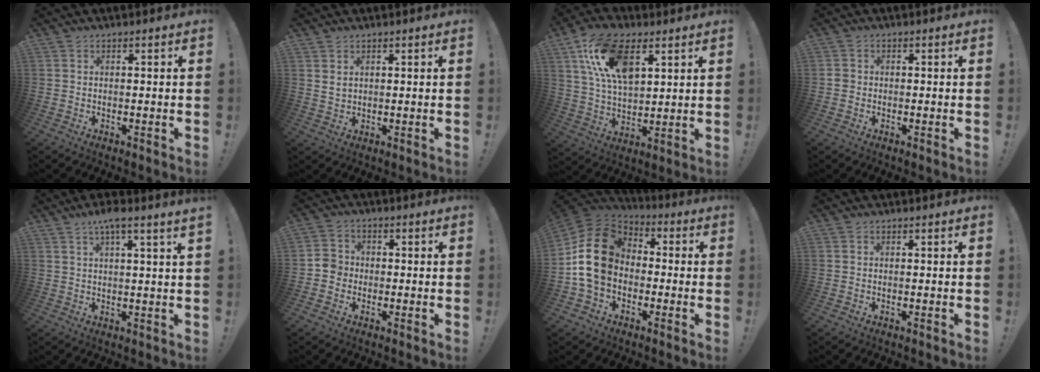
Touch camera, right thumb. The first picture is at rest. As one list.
[{"total": 2.1, "force": [1.2, 1.3, 1.2], "torque": [-0.025, 0.000, 0.024]}, {"total": 17.8, "force": [7.8, 9.5, 12.9], "torque": [-0.230, -0.012, 0.142]}, {"total": 1.4, "force": [-0.5, 1.2, 0.4], "torque": [-0.007, 0.005, -0.008]}, {"total": 5.5, "force": [3.3, -0.1, 4.4], "torque": [-0.072, -0.012, 0.052]}, {"total": 4.6, "force": [-1.5, 4.1, 1.4], "torque": [-0.025, 0.014, -0.028]}, {"total": 17.5, "force": [0.8, 13.6, 11.0], "torque": [-0.185, 0.018, 0.022]}, {"total": 0.0}]